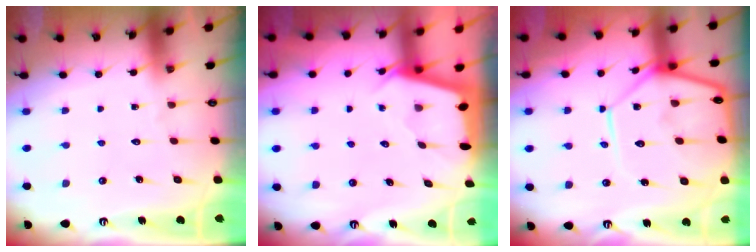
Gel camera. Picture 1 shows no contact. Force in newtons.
{"total": 2.0, "press": 2.0, "slide": 0.3}
{"total": 14.1, "press": 14.0, "slide": 1.2}